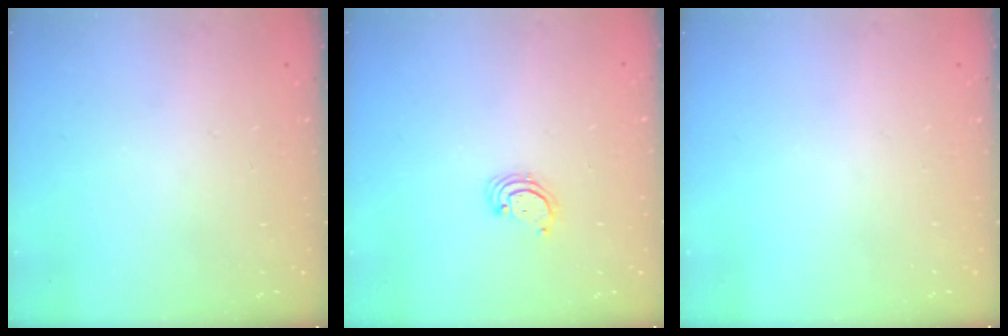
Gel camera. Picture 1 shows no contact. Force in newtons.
{"total": 2.3, "press": 2.3, "slide": 0.2}
{"total": 0.0}